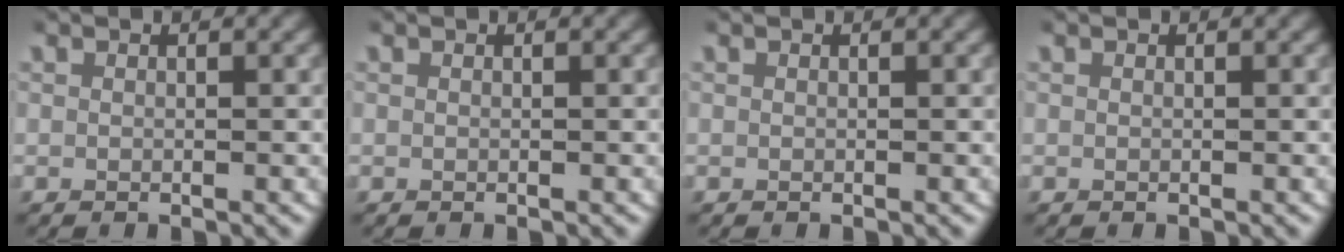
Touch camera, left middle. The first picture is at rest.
{"total": 0.0}
{"total": 0.0}
{"total": 0.0}